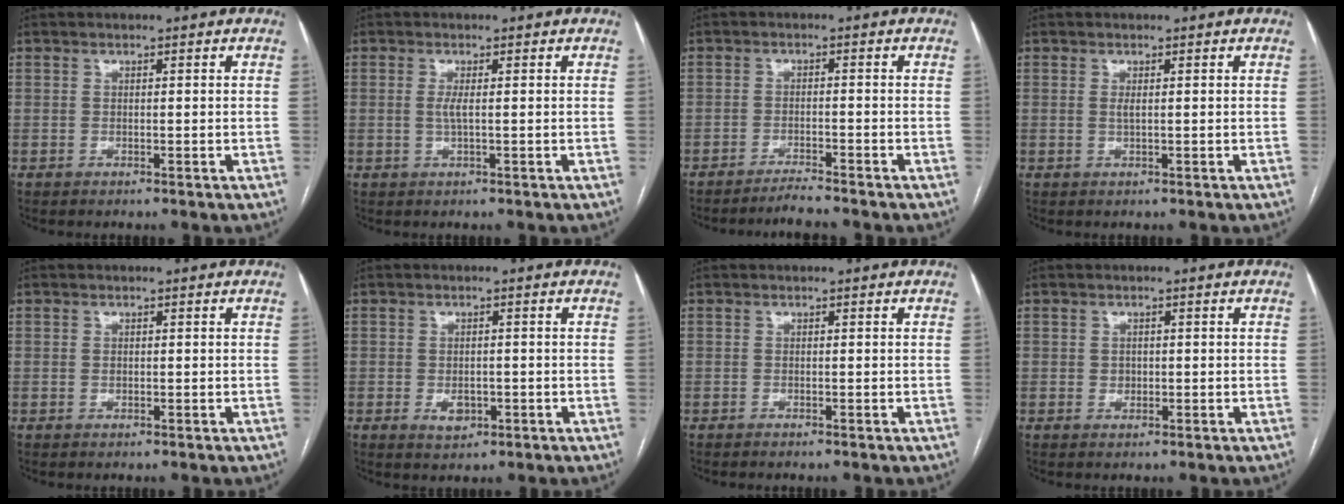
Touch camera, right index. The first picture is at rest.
{"total": 1.6, "force": [0.1, 0.0, 1.6], "torque": [-0.039, -0.001, 0.001]}
{"total": 3.3, "force": [-3.2, -0.7, 0.7], "torque": [-0.014, -0.011, -0.052]}
{"total": 0.7, "force": [0.2, 0.0, 0.7], "torque": [-0.020, -0.002, 0.003]}
{"total": 0.5, "force": [0.0, 0.4, 0.4], "torque": [-0.006, 0.000, 0.000]}
{"total": 3.2, "force": [-1.0, 2.1, 2.1], "torque": [-0.034, 0.000, -0.007]}
{"total": 0.7, "force": [-0.6, 0.0, 0.3], "torque": [-0.005, -0.001, -0.008]}
{"total": 1.2, "force": [0.0, 1.1, 0.6], "torque": [-0.007, 0.001, 0.003]}